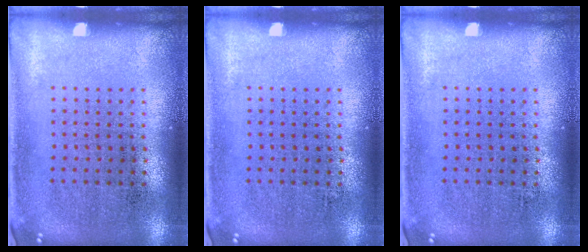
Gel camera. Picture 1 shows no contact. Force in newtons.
{"total": 0.0}
{"total": 0.0}